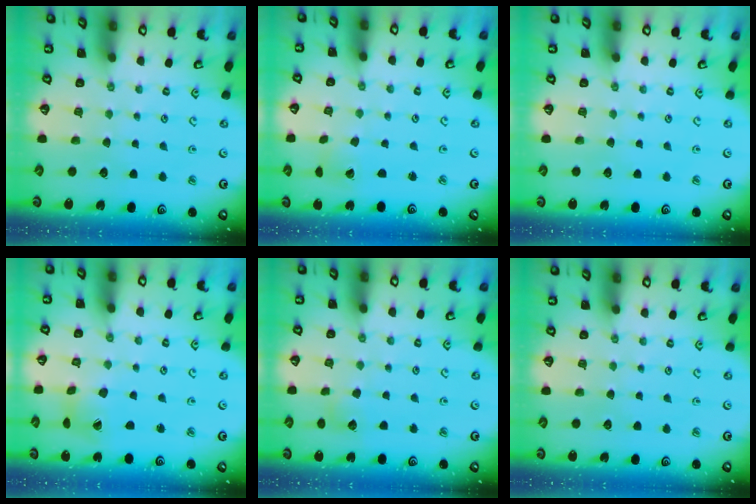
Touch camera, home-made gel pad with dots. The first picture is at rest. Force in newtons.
{"total": 1.9, "press": 1.9, "slide": 0.2}
{"total": 0.0}
{"total": 4.9, "press": 4.9, "slide": 0.5}
{"total": 4.9, "press": 4.8, "slide": 0.5}
{"total": 0.0}